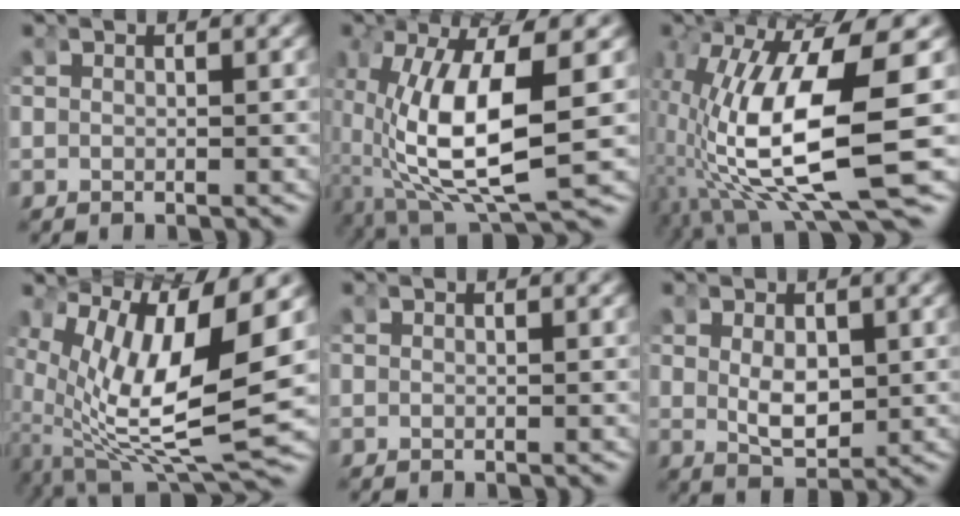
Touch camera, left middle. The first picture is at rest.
{"total": 11.3, "force": [-1.5, 5.4, 9.8], "torque": [-0.206, -0.040, 0.004]}
{"total": 14.4, "force": [-2.6, 6.7, 12.5], "torque": [-0.256, -0.047, -0.012]}
{"total": 15.3, "force": [-1.0, 8.2, 12.9], "torque": [-0.227, -0.047, 0.010]}
{"total": 0.0}
{"total": 3.2, "force": [0.1, 1.6, 2.7], "torque": [-0.051, -0.023, 0.015]}